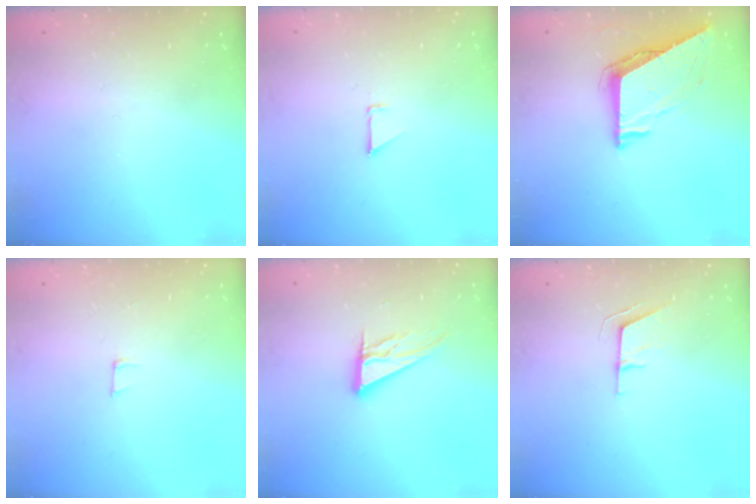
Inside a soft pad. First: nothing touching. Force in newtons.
{"total": 0.9, "press": 0.9, "slide": 0.1}
{"total": 7.5, "press": 7.5, "slide": 0.5}
{"total": 5.6, "press": 4.5, "slide": 3.3}
{"total": 11.5, "press": 11.4, "slide": 1.9}
{"total": 6.1, "press": 5.5, "slide": 2.7}